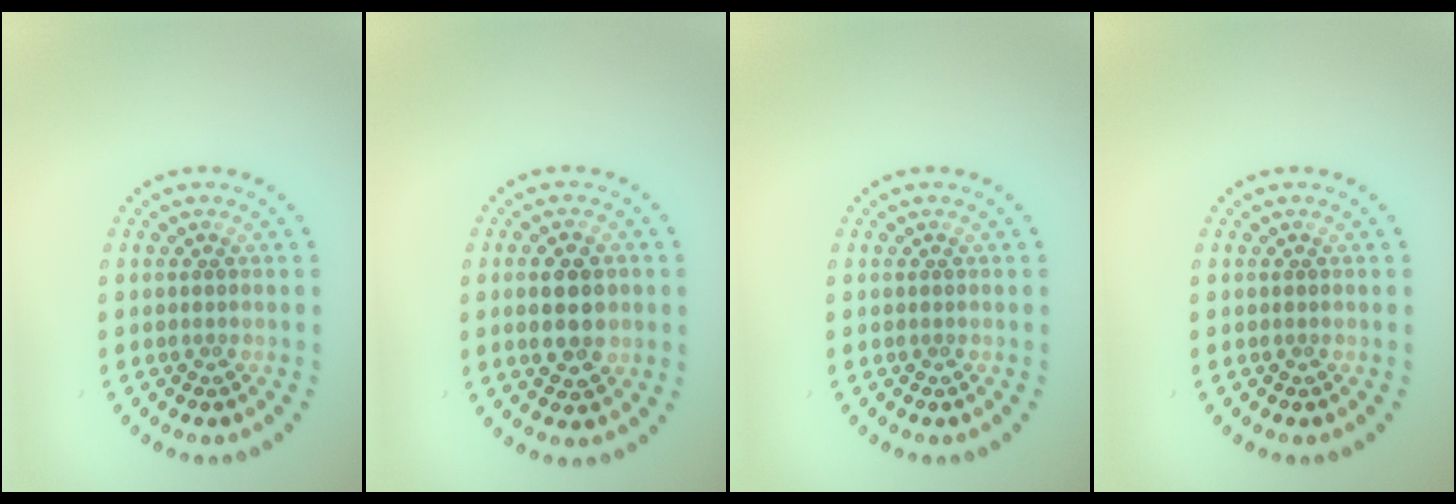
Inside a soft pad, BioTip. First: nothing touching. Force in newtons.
{"total": 4.6, "press": 4.6, "slide": 0.1}
{"total": 0.0}
{"total": 0.0}